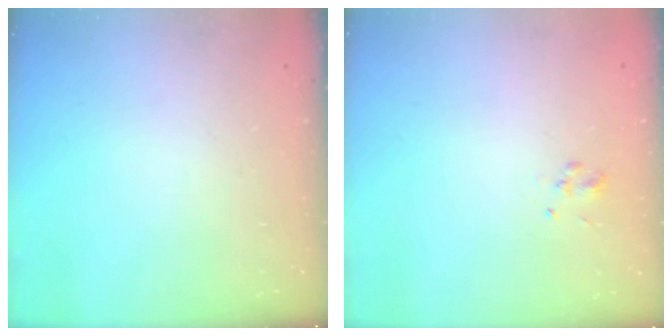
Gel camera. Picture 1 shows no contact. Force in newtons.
{"total": 1.4, "press": 1.3, "slide": 0.4}